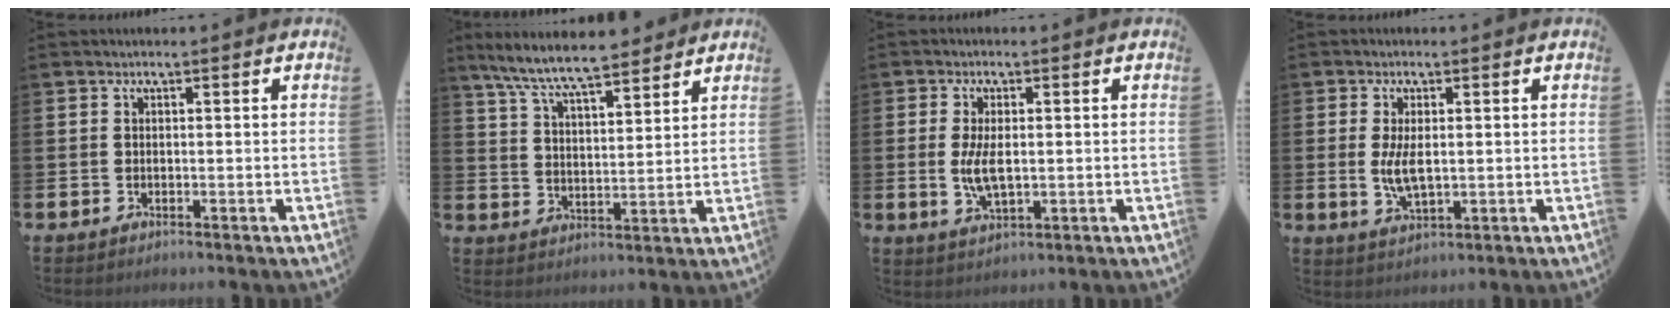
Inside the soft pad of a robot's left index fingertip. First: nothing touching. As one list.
[{"total": 8.4, "force": [7.8, 1.2, 2.9], "torque": [-0.086, -0.036, 0.143]}, {"total": 5.0, "force": [0.1, 2.2, 4.4], "torque": [-0.080, -0.002, -0.003]}, {"total": 4.6, "force": [0.4, 1.9, 4.1], "torque": [-0.068, -0.001, 0.004]}]